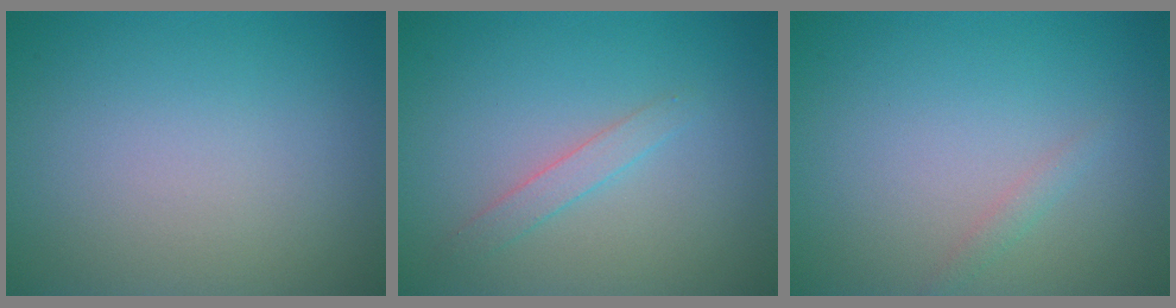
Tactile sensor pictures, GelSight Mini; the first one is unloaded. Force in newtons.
{"total": 1.4, "press": 1.4, "slide": 0.0}
{"total": 0.8, "press": 0.8, "slide": 0.0}